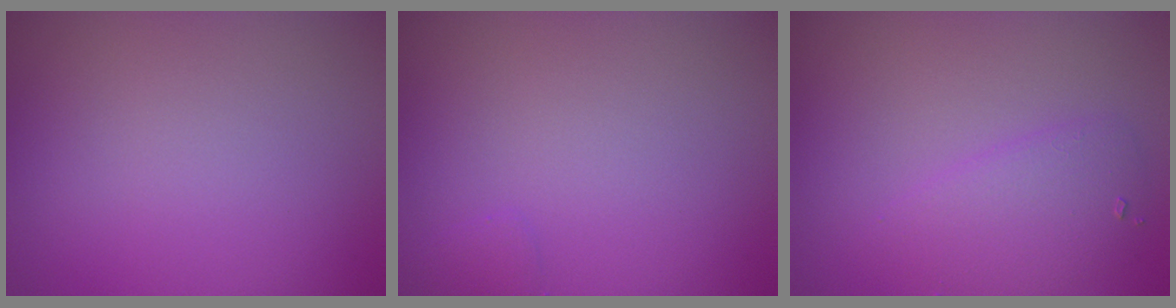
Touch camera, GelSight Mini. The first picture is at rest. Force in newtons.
{"total": 0.7, "press": 0.7, "slide": 0.0}
{"total": 2.6, "press": 2.6, "slide": 0.2}